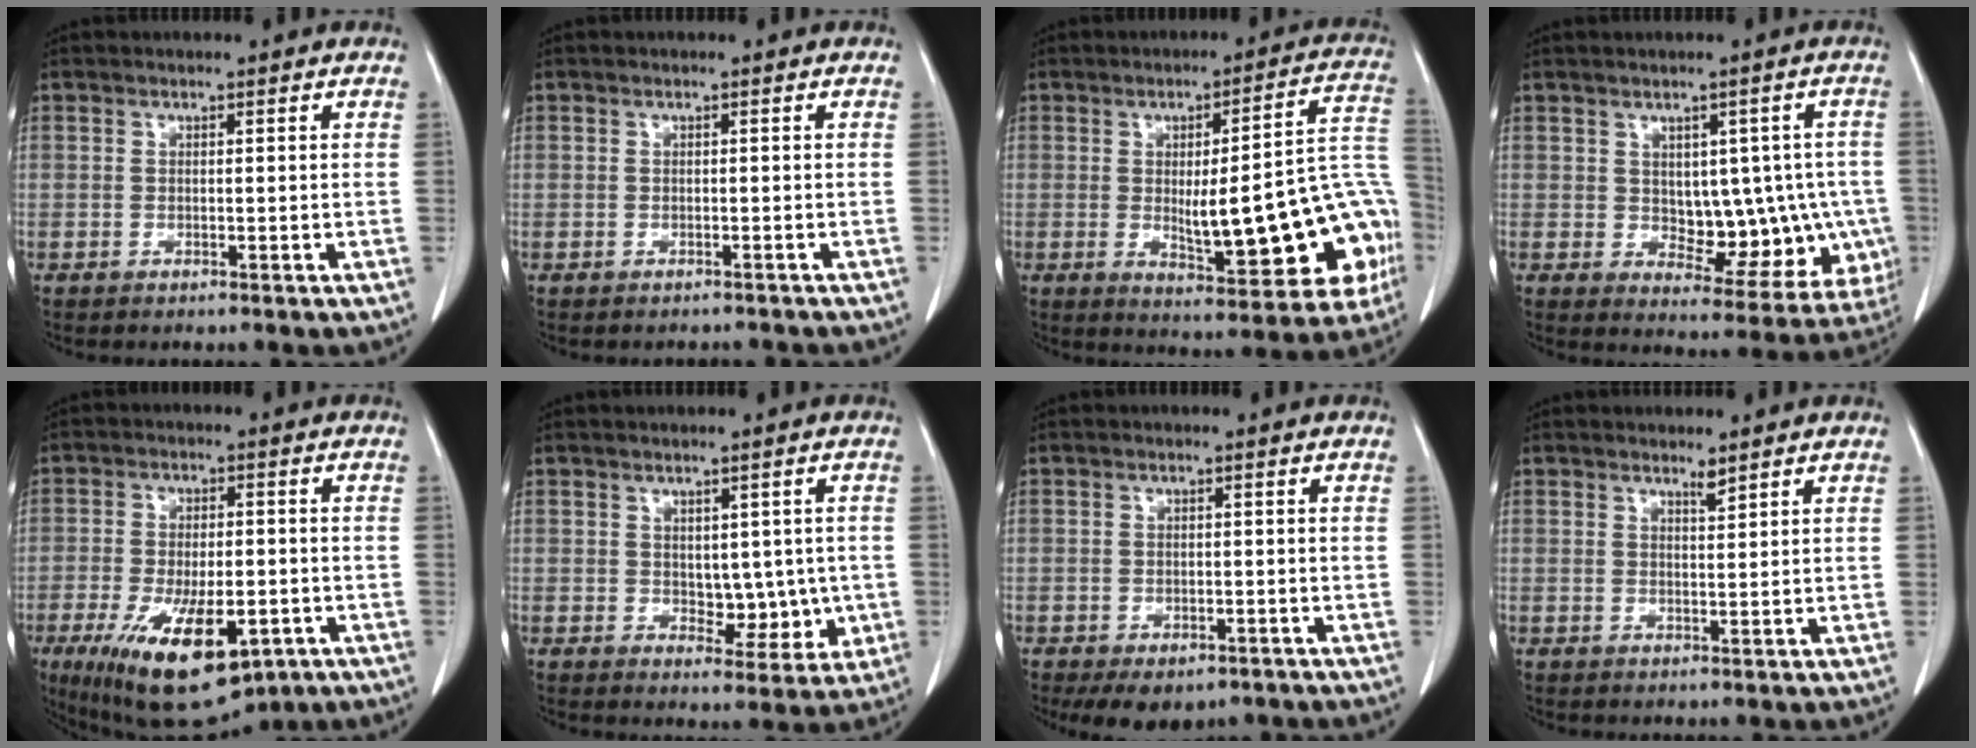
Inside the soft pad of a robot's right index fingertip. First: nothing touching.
{"total": 1.9, "force": [-1.6, 0.9, -0.1], "torque": [0.000, 0.001, -0.025]}
{"total": 21.4, "force": [-3.8, 4.7, 20.5], "torque": [-0.182, 0.029, -0.030]}
{"total": 11.7, "force": [-0.6, 6.7, 9.6], "torque": [-0.102, 0.018, 0.015]}
{"total": 16.7, "force": [-8.0, 6.5, 13.1], "torque": [-0.223, -0.021, -0.110]}
{"total": 6.1, "force": [-0.2, 3.8, 4.7], "torque": [-0.045, 0.003, 0.009]}
{"total": 6.3, "force": [-4.3, 3.6, 2.7], "torque": [-0.027, -0.001, -0.056]}
{"total": 1.2, "force": [1.1, -0.1, 0.6], "torque": [-0.012, -0.007, 0.019]}